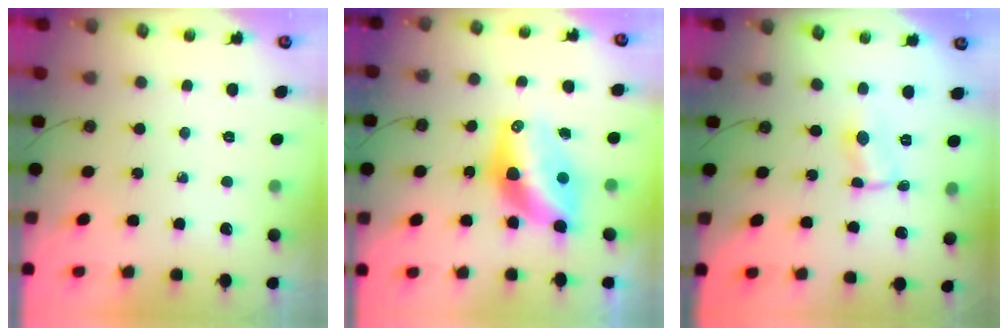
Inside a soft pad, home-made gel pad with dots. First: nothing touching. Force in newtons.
{"total": 11.9, "press": 11.8, "slide": 1.2}
{"total": 1.0, "press": 0.6, "slide": 0.8}